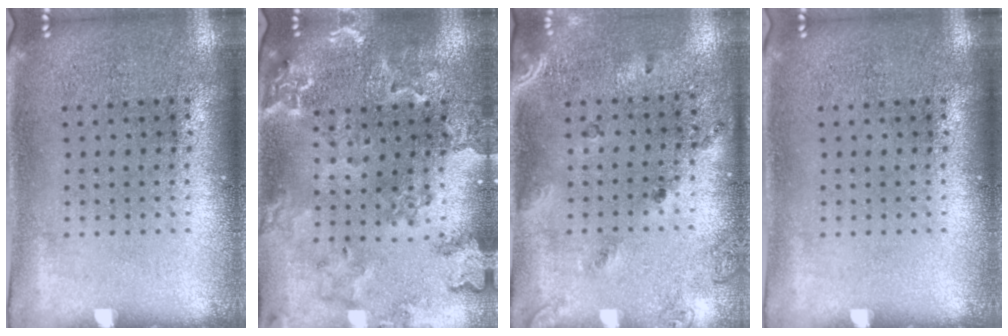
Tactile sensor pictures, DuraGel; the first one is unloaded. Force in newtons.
{"total": 1.8, "press": 1.8, "slide": 0.3}
{"total": 1.5, "press": 1.1, "slide": 1.0}
{"total": 0.0}